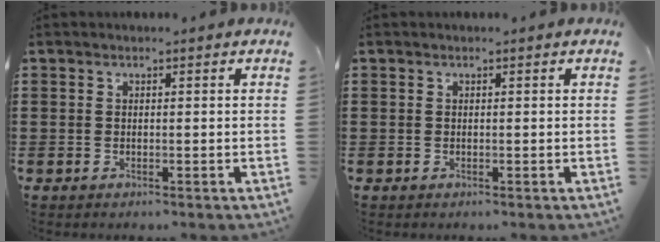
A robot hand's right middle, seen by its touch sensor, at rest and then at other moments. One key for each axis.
{"total": 0.0}